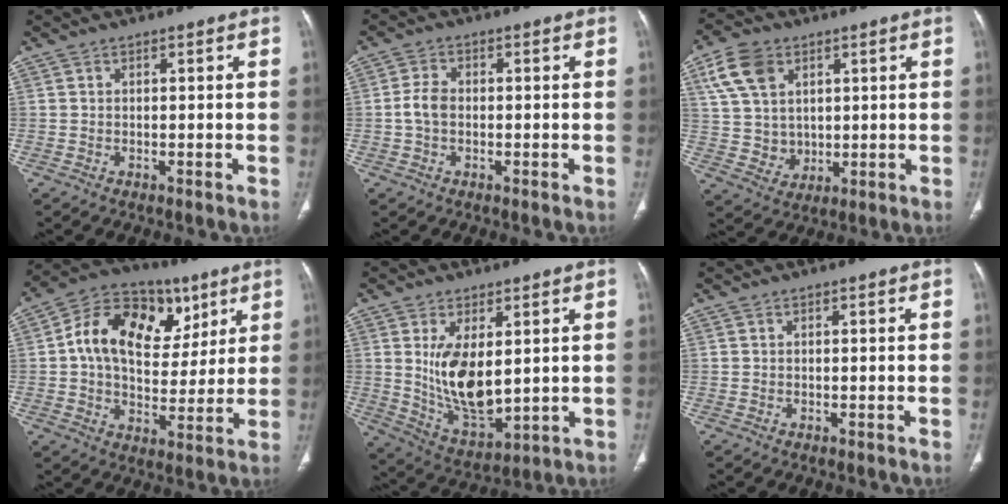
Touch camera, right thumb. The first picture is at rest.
{"total": 3.7, "force": [-0.4, 2.5, 2.7], "torque": [-0.053, 0.010, -0.013]}
{"total": 11.7, "force": [4.7, 8.9, 6.0], "torque": [-0.092, -0.012, 0.099]}
{"total": 19.6, "force": [6.6, 13.4, 12.7], "torque": [-0.174, 0.011, 0.106]}
{"total": 12.4, "force": [2.1, 6.3, 10.5], "torque": [-0.177, -0.027, 0.060]}
{"total": 0.0}